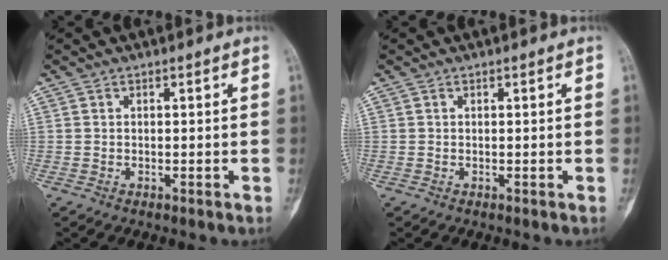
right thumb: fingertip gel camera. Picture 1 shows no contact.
{"total": 0.0}